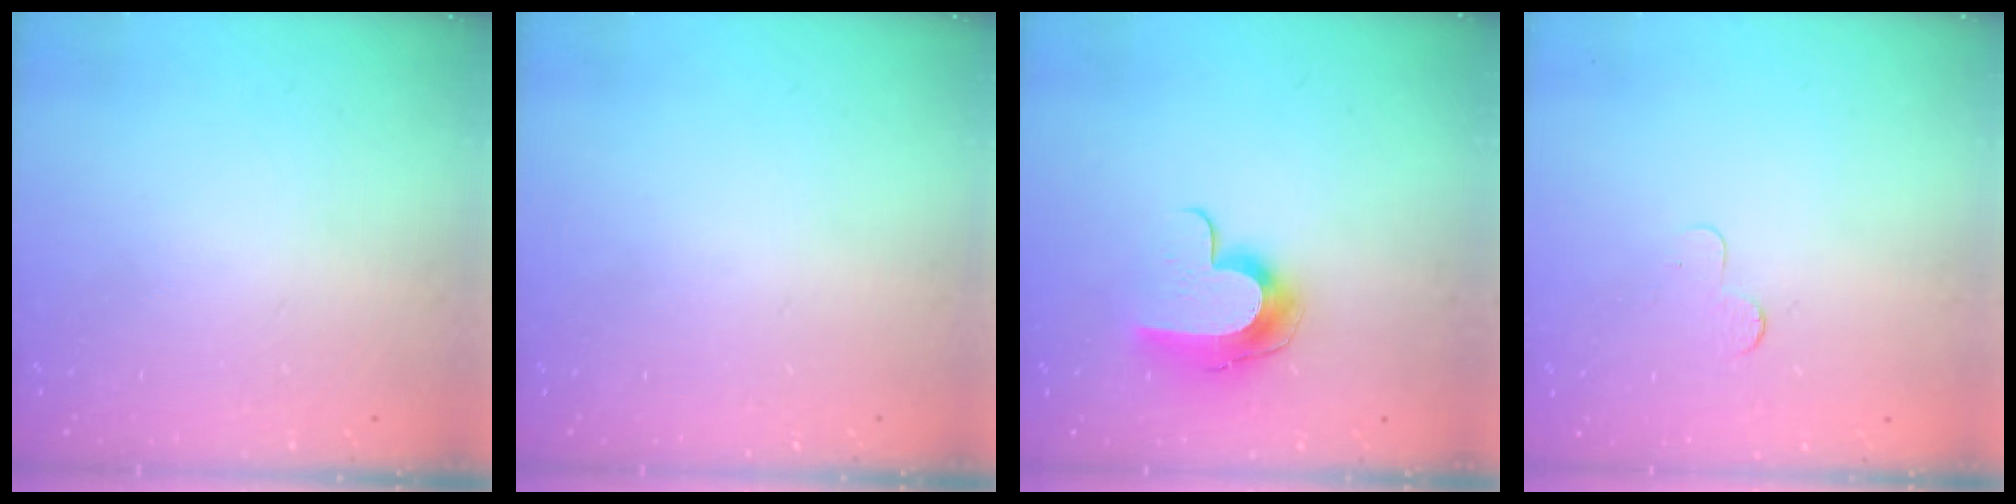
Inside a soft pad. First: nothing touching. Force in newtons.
{"total": 0.0}
{"total": 10.2, "press": 10.2, "slide": 0.5}
{"total": 2.3, "press": 2.3, "slide": 0.2}